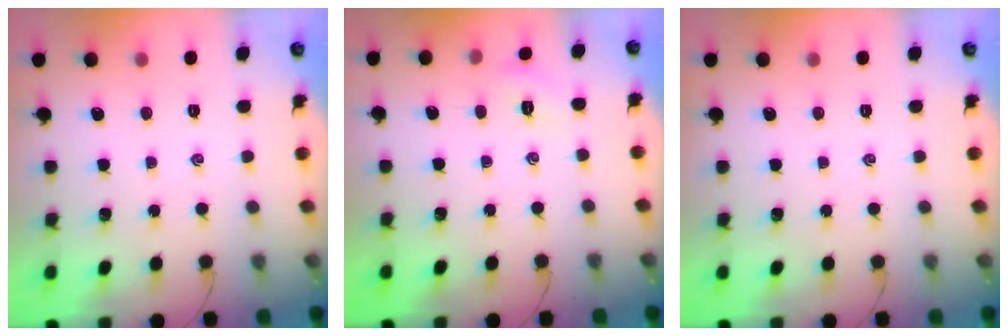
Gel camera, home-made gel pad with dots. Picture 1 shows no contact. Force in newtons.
{"total": 3.2, "press": 3.1, "slide": 0.9}
{"total": 0.0}